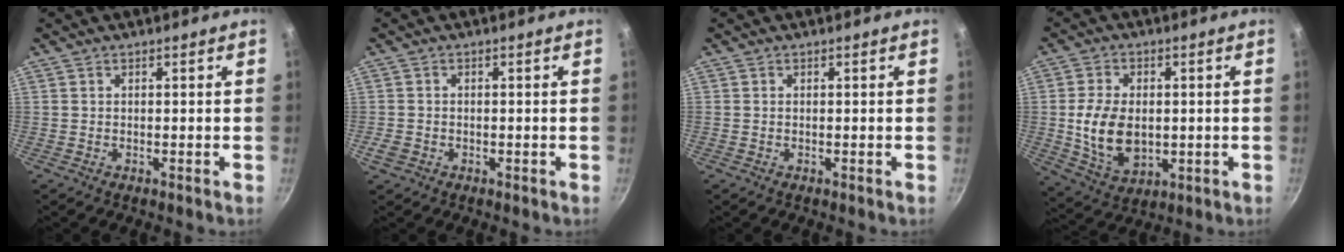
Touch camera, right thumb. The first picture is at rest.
{"total": 2.5, "force": [-0.9, 2.0, 1.1], "torque": [-0.019, 0.003, -0.014]}
{"total": 0.0}
{"total": 11.9, "force": [-0.1, 8.0, 8.8], "torque": [-0.150, -0.009, 0.010]}